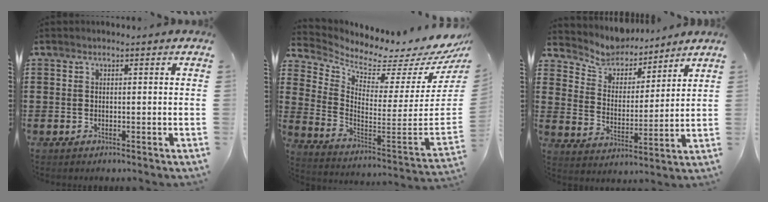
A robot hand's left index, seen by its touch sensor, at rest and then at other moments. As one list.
[{"total": 2.0, "force": [1.5, 0.4, 1.2], "torque": [-0.030, -0.061, 0.012]}, {"total": 6.2, "force": [5.9, 1.6, 0.2], "torque": [-0.041, -0.039, 0.105]}]